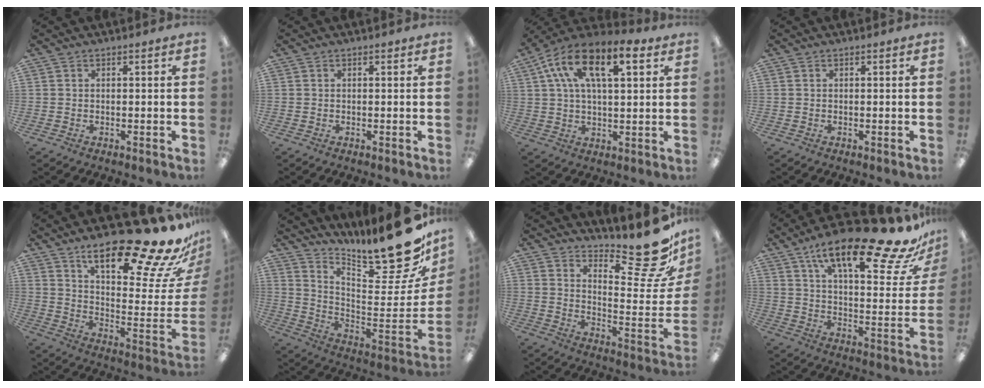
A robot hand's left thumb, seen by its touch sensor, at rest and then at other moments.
{"total": 0.0}
{"total": 15.1, "force": [7.0, 6.8, 11.5], "torque": [-0.221, -0.008, 0.119]}
{"total": 0.0}
{"total": 25.6, "force": [18.7, 5.8, 16.5], "torque": [-0.225, -0.141, 0.294]}
{"total": 22.1, "force": [16.2, 5.3, 13.9], "torque": [-0.157, -0.133, 0.258]}
{"total": 16.7, "force": [12.8, 4.1, 9.9], "torque": [-0.121, -0.118, 0.208]}
{"total": 24.6, "force": [16.7, 6.5, 16.9], "torque": [-0.257, -0.102, 0.265]}